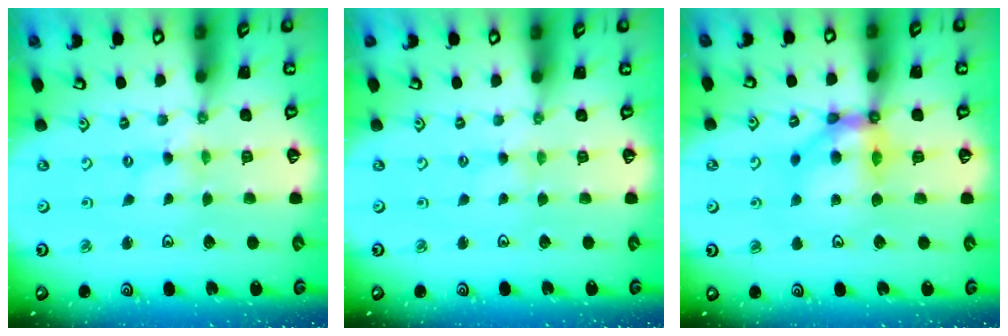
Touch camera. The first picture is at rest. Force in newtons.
{"total": 0.9, "press": 0.8, "slide": 0.2}
{"total": 9.7, "press": 9.7, "slide": 1.0}